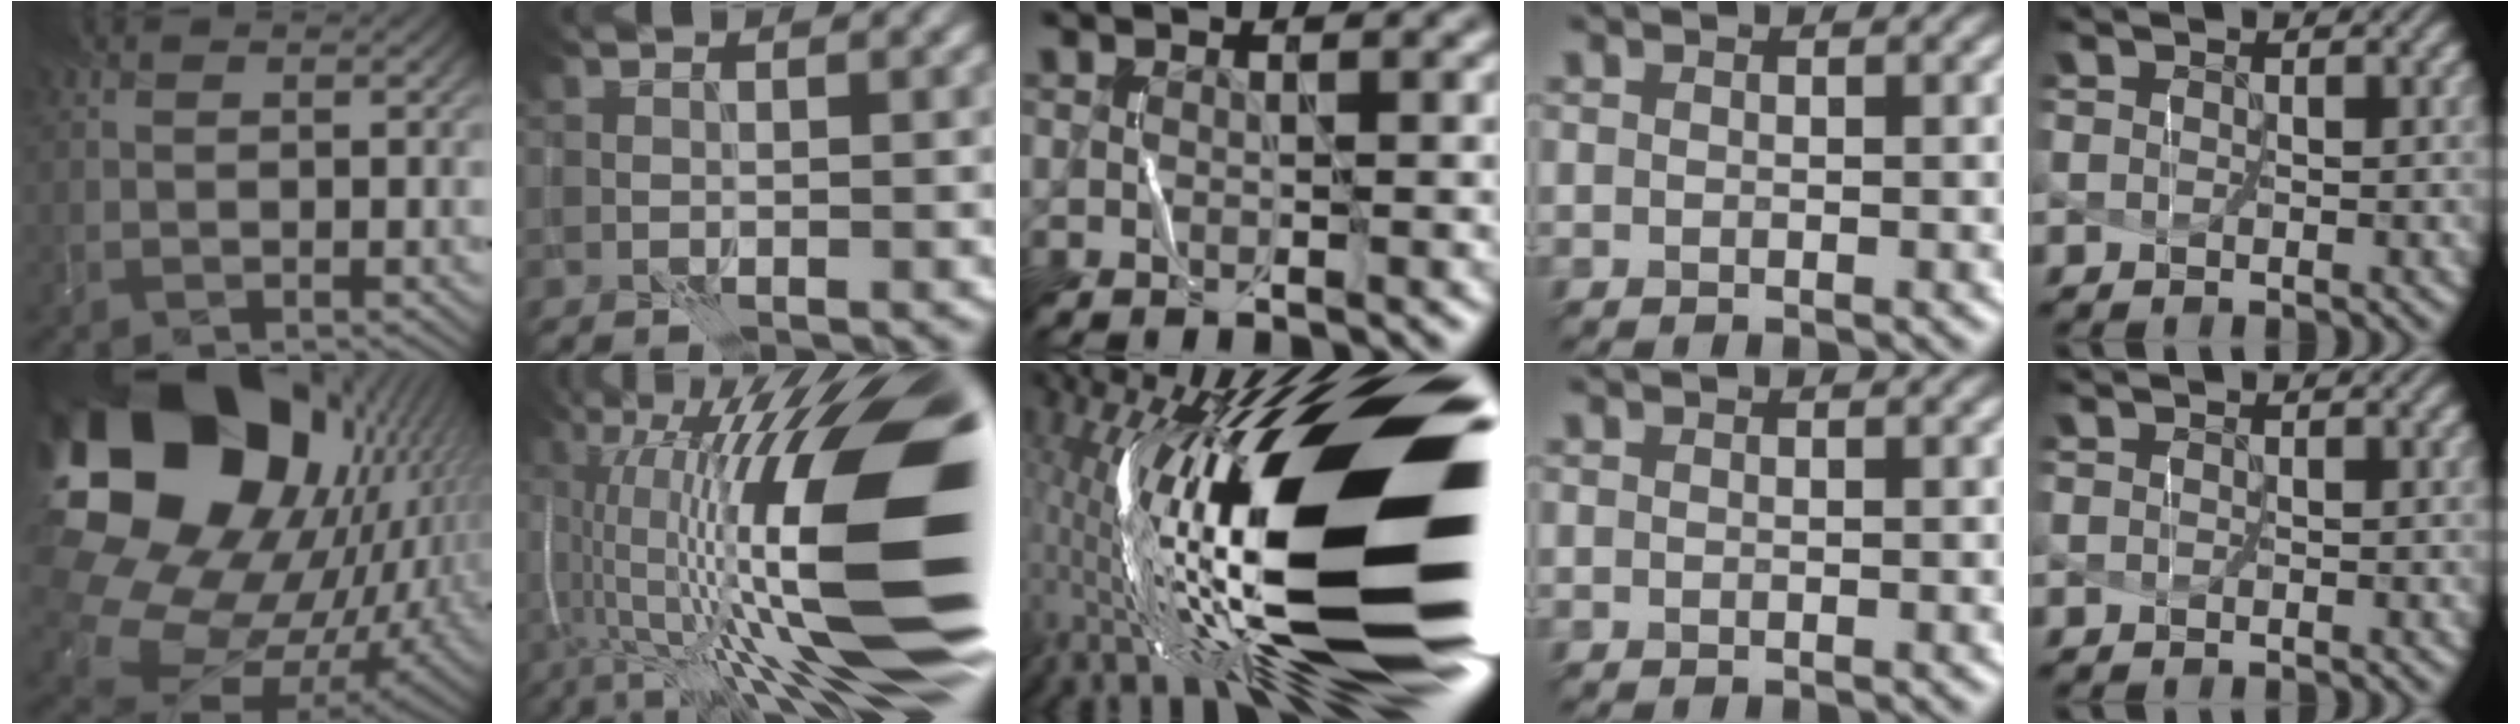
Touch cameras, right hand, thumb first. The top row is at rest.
{"thumb": {"total": 23.4, "force": [6.5, 17.9, 13.7], "torque": [-0.320, -0.024, 0.150]}, "index": {"total": 20.4, "force": [-0.9, 5.9, 19.5], "torque": [-0.322, 0.031, -0.026]}, "middle": {"total": 21.6, "force": [-0.6, 7.1, 20.4], "torque": [-0.355, 0.015, -0.031]}}